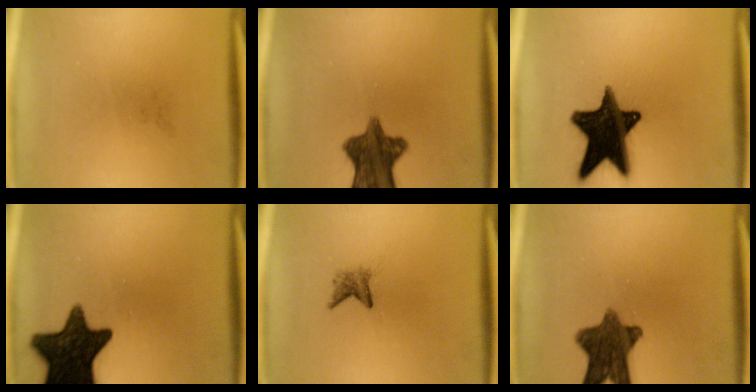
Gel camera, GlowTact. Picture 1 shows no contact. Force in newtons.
{"total": 10.1}
{"total": 17.8}
{"total": 15.4}
{"total": 1.8}
{"total": 10.6}